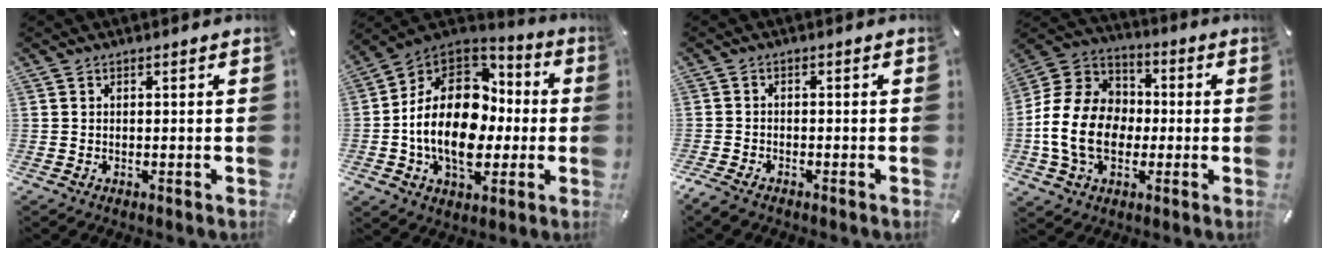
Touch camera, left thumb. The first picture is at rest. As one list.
[{"total": 21.1, "force": [-2.1, 15.0, 14.7], "torque": [-0.293, 0.010, -0.033]}, {"total": 2.5, "force": [-2.1, 0.9, 1.1], "torque": [-0.031, 0.005, -0.045]}, {"total": 16.5, "force": [-2.9, 13.1, 9.6], "torque": [-0.218, 0.032, -0.051]}]